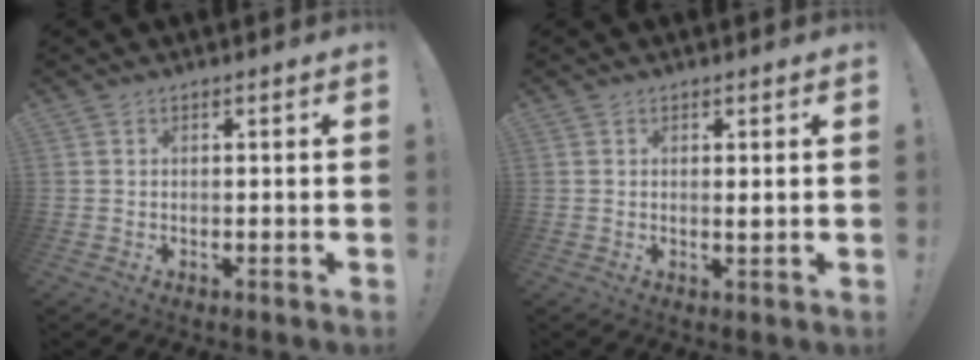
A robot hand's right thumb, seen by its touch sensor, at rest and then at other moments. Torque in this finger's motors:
{"motor_torque": [-0.29, -0.05, 0.02, -0.06, -0.05]}